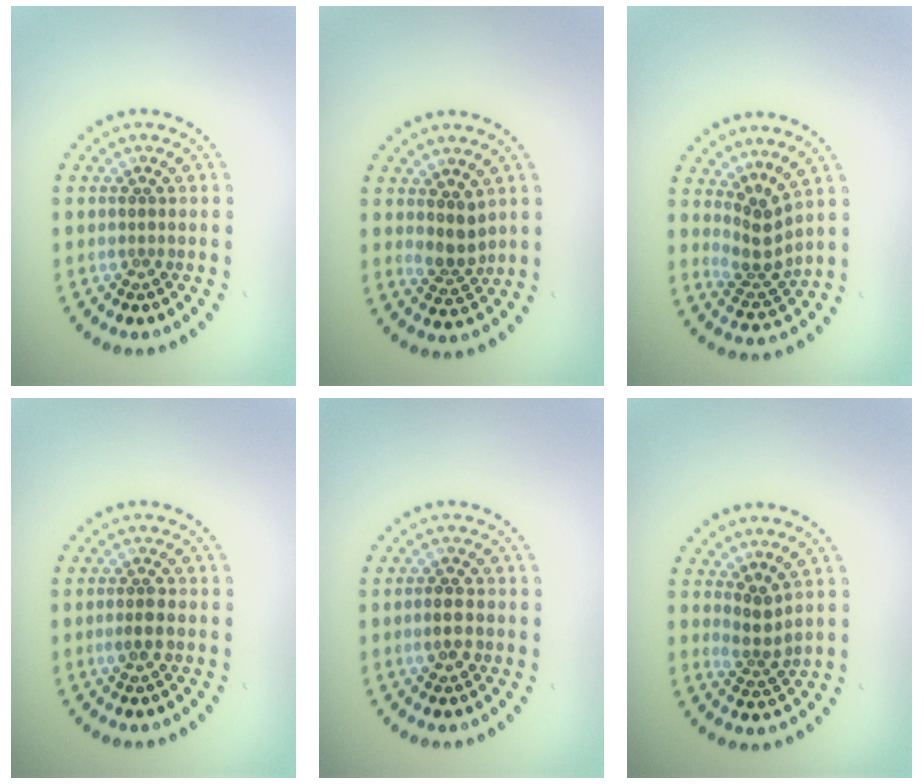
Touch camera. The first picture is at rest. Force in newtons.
{"total": 2.4, "press": 1.9, "slide": 1.4}
{"total": 2.8, "press": 1.9, "slide": 2.1}
{"total": 1.5, "press": 1.5, "slide": 0.3}
{"total": 1.7, "press": 1.7, "slide": 0.1}
{"total": 2.0, "press": 1.5, "slide": 1.3}